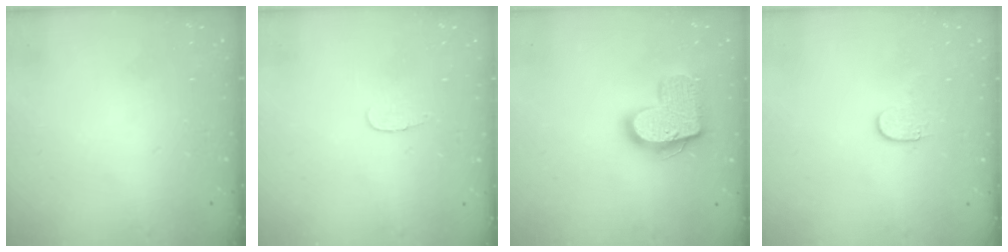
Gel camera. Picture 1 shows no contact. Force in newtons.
{"total": 2.8, "press": 2.8, "slide": 0.3}
{"total": 15.7, "press": 15.6, "slide": 0.9}
{"total": 3.4, "press": 3.4, "slide": 0.4}